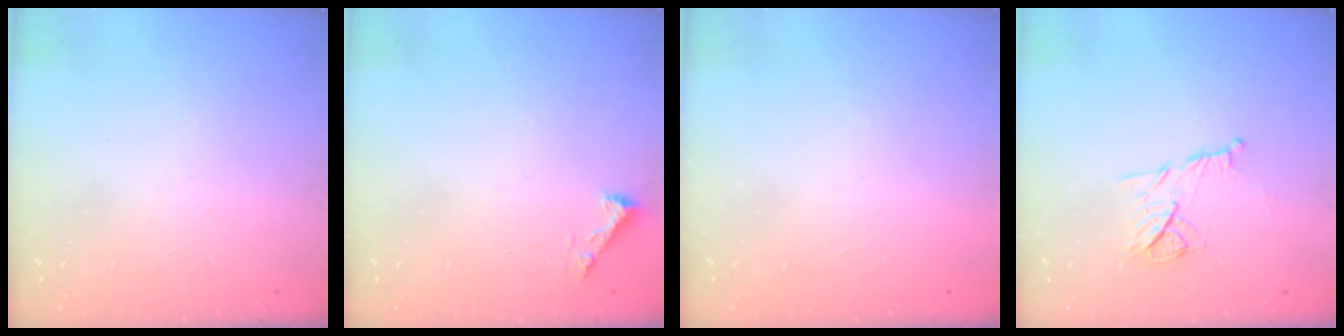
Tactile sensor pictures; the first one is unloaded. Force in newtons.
{"total": 2.3, "press": 2.3, "slide": 0.3}
{"total": 1.5, "press": 1.5, "slide": 0.1}
{"total": 8.6, "press": 8.6, "slide": 0.7}